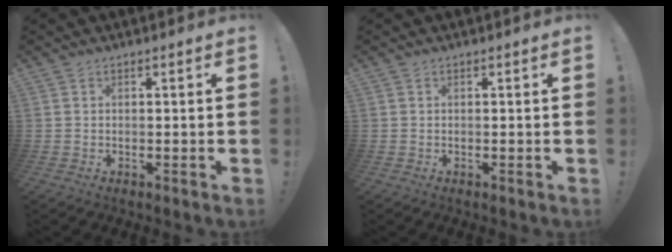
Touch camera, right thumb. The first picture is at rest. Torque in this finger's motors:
{"motor_torque": [0.00, 0.00, -0.14, 0.14, 0.03]}